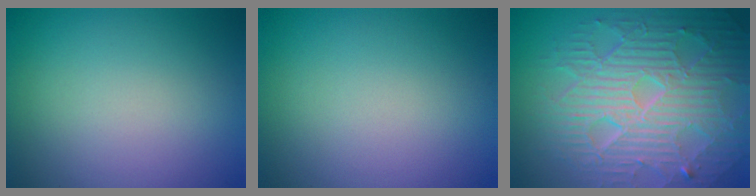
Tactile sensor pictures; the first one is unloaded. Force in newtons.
{"total": 0.0}
{"total": 10.4, "press": 6.7, "slide": 7.9}